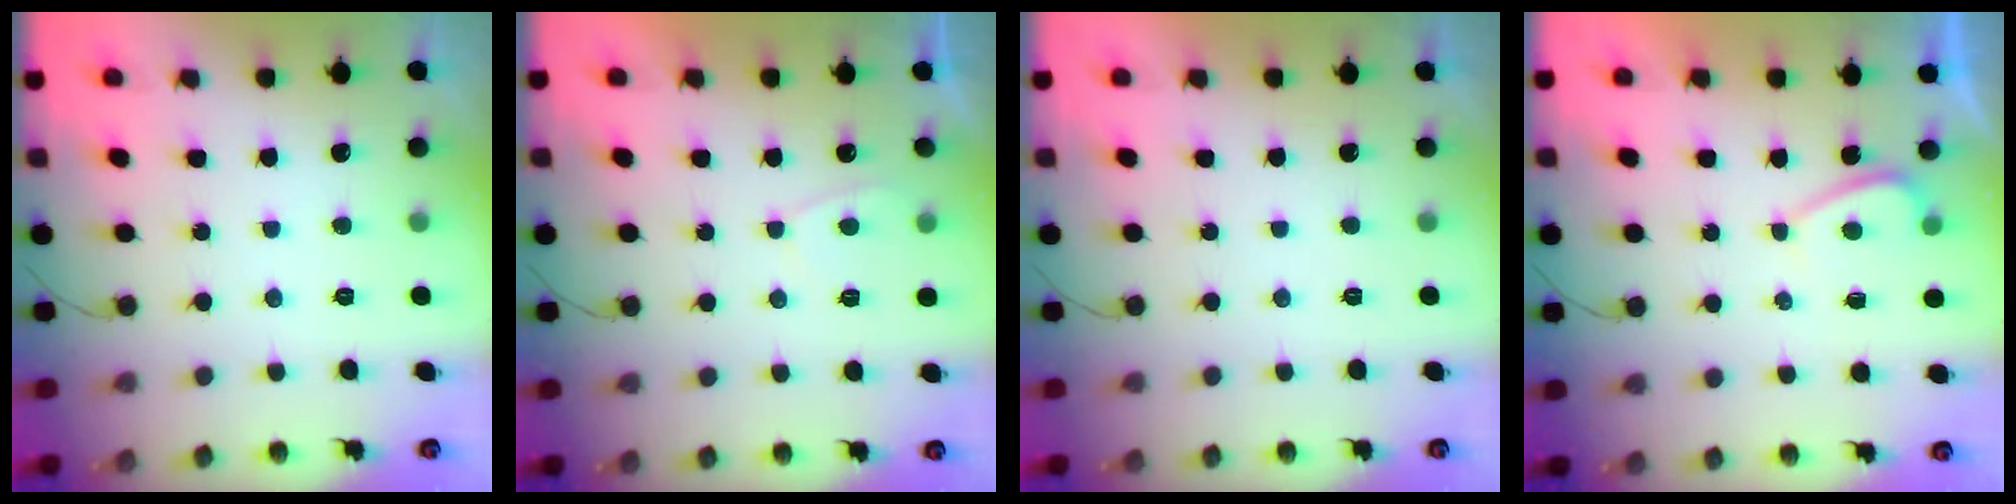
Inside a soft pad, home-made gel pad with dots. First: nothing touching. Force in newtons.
{"total": 1.8, "press": 1.7, "slide": 0.6}
{"total": 2.4, "press": 2.3, "slide": 0.4}
{"total": 1.6, "press": 1.5, "slide": 0.6}